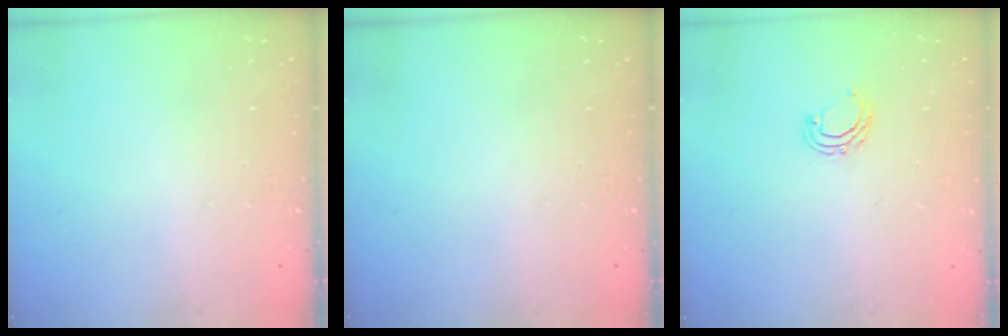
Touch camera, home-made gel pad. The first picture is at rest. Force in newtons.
{"total": 0.0}
{"total": 5.2, "press": 5.0, "slide": 1.2}